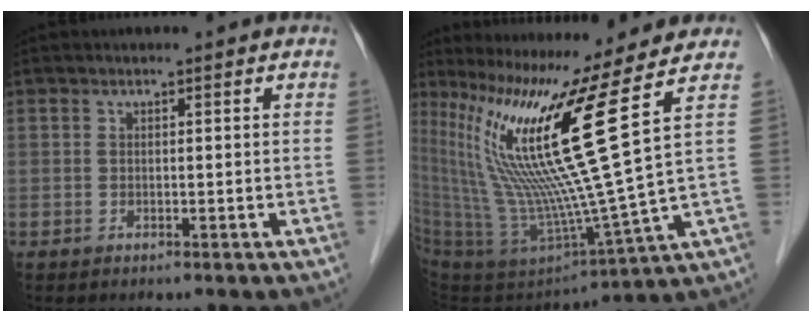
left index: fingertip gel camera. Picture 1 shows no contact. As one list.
[{"total": 20.5, "force": [9.6, -3.0, 17.8], "torque": [-0.322, -0.034, 0.165]}]